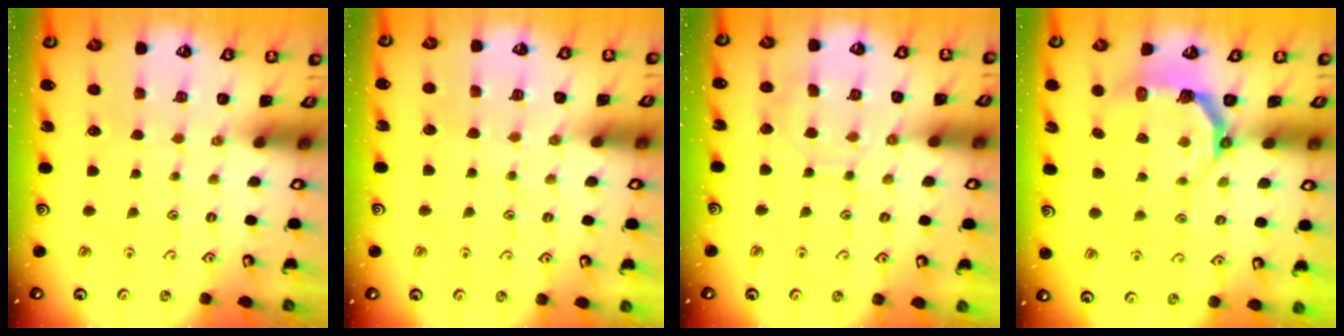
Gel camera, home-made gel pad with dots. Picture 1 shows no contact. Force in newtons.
{"total": 5.7, "press": 5.7, "slide": 0.6}
{"total": 8.5, "press": 8.4, "slide": 0.9}
{"total": 5.4, "press": 3.7, "slide": 3.9}